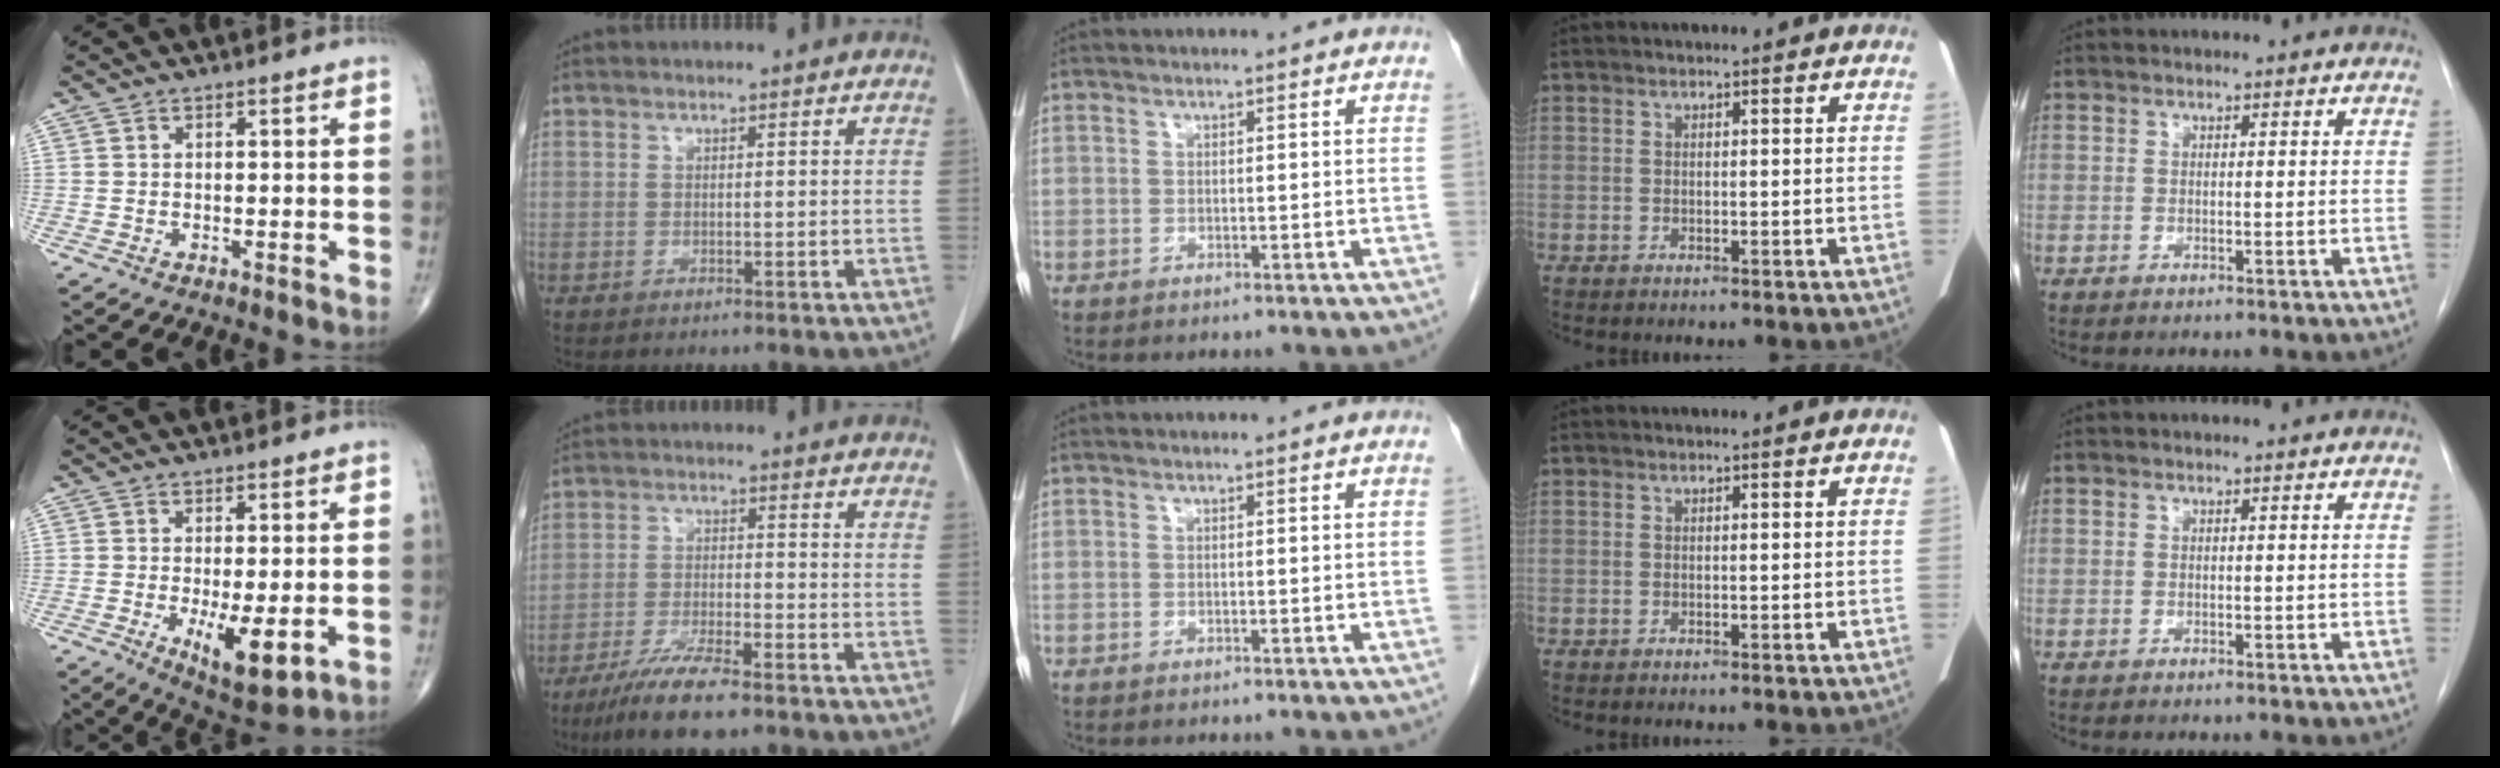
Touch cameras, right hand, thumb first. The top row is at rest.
{"thumb": {"total": 8.9, "force": [-2.0, 3.1, 8.1], "torque": [-0.122, -0.025, -0.024]}, "index": {"total": 9.2, "force": [-6.9, 1.1, 6.0], "torque": [-0.109, -0.023, -0.121]}}